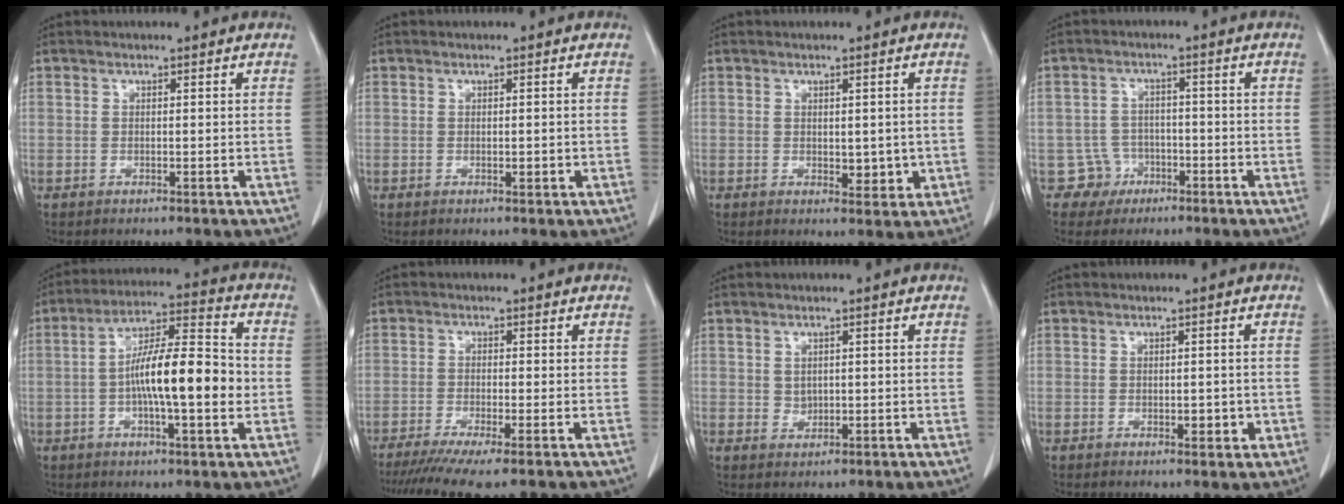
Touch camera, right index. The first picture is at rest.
{"total": 0.9, "force": [-0.1, 0.4, 0.8], "torque": [-0.010, 0.001, 0.004]}
{"total": 3.2, "force": [-0.1, 1.9, 2.6], "torque": [-0.025, -0.004, 0.009]}
{"total": 4.2, "force": [-2.0, 3.6, -0.7], "torque": [0.020, 0.016, -0.033]}
{"total": 13.5, "force": [-1.6, 2.4, 13.2], "torque": [-0.231, 0.015, -0.030]}
{"total": 8.0, "force": [-6.1, -0.1, 5.2], "torque": [-0.083, -0.018, -0.098]}
{"total": 1.4, "force": [0.4, 1.2, 0.8], "torque": [-0.010, 0.000, 0.012]}
{"total": 2.2, "force": [-0.4, 1.1, 1.8], "torque": [-0.021, 0.002, 0.002]}